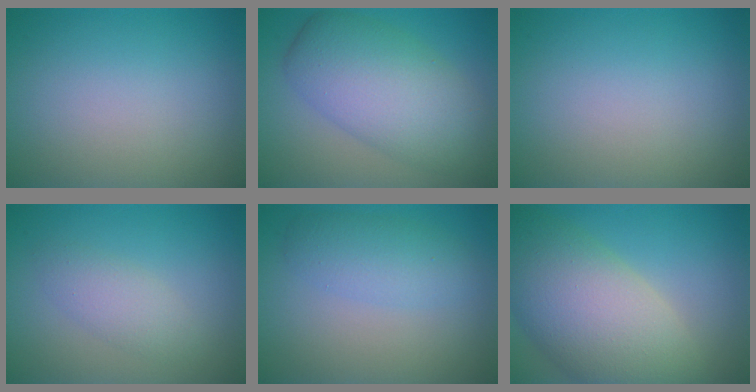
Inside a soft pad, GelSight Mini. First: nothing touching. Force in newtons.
{"total": 8.3, "press": 8.3, "slide": 0.4}
{"total": 0.0}
{"total": 2.2, "press": 2.2, "slide": 0.0}
{"total": 3.0, "press": 3.0, "slide": 0.1}
{"total": 10.8, "press": 10.8, "slide": 0.6}